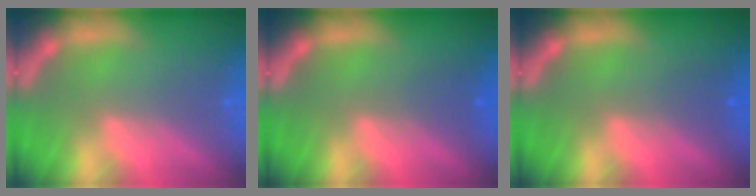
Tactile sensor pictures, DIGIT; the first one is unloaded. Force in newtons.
{"total": 1.5}
{"total": 1.5}